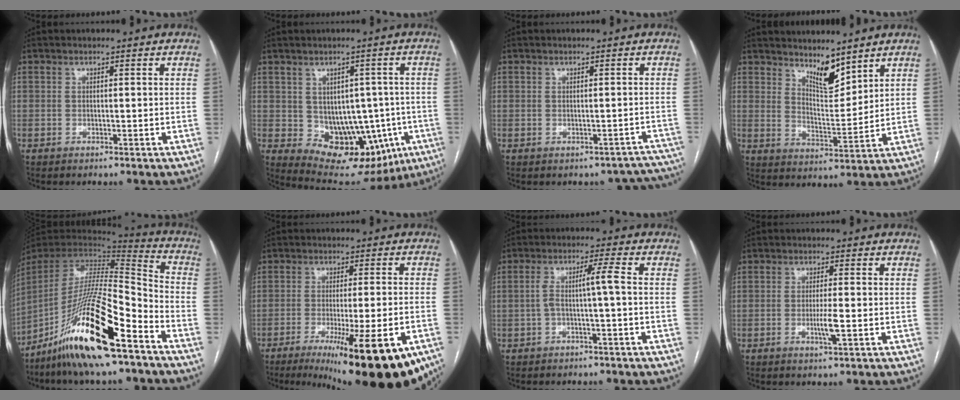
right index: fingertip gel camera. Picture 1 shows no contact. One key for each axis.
{"total": 13.1, "fx": -3.1, "fy": 8.9, "fz": 9.0, "tx": -0.098, "ty": 0.023, "tz": -0.013}
{"total": 6.0, "fx": -4.7, "fy": 3.7, "fz": -0.2, "tx": 0.030, "ty": 0.038, "tz": -0.046}
{"total": 6.2, "fx": 5.3, "fy": 1.4, "fz": 3.0, "tx": -0.057, "ty": -0.010, "tz": 0.102}
{"total": 22.6, "fx": -14.2, "fy": 2.6, "fz": 17.5, "tx": -0.347, "ty": -0.032, "tz": -0.261}
{"total": 18.9, "fx": -11.1, "fy": 2.1, "fz": 15.1, "tx": -0.151, "ty": -0.032, "tz": -0.163}
{"total": 4.2, "fx": -0.8, "fy": -0.5, "fz": 4.1, "tx": -0.078, "ty": 0.024, "tz": -0.008}
{"total": 3.0, "fx": -0.8, "fy": -0.1, "fz": 2.9, "tx": -0.055, "ty": -0.006, "tz": -0.013}